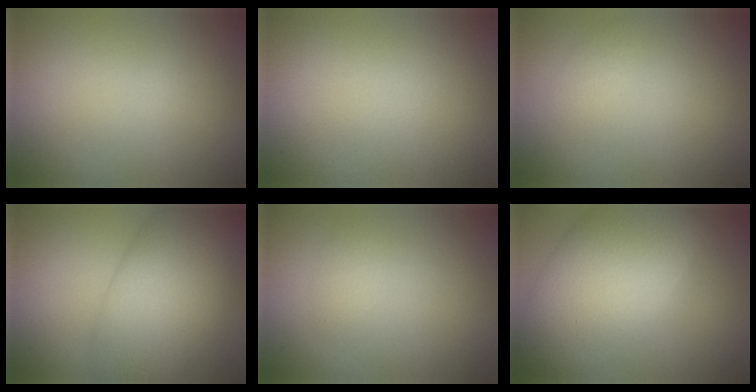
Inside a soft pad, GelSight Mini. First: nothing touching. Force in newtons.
{"total": 0.0}
{"total": 0.7, "press": 0.7, "slide": 0.0}
{"total": 8.9, "press": 8.9, "slide": 0.3}
{"total": 0.9, "press": 0.9, "slide": 0.1}
{"total": 10.1, "press": 10.1, "slide": 0.3}